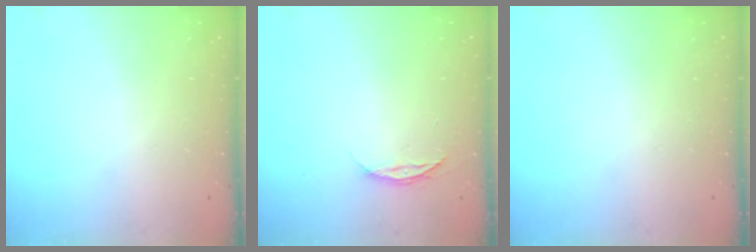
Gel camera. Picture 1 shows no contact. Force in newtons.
{"total": 4.9, "press": 4.9, "slide": 0.6}
{"total": 0.0}